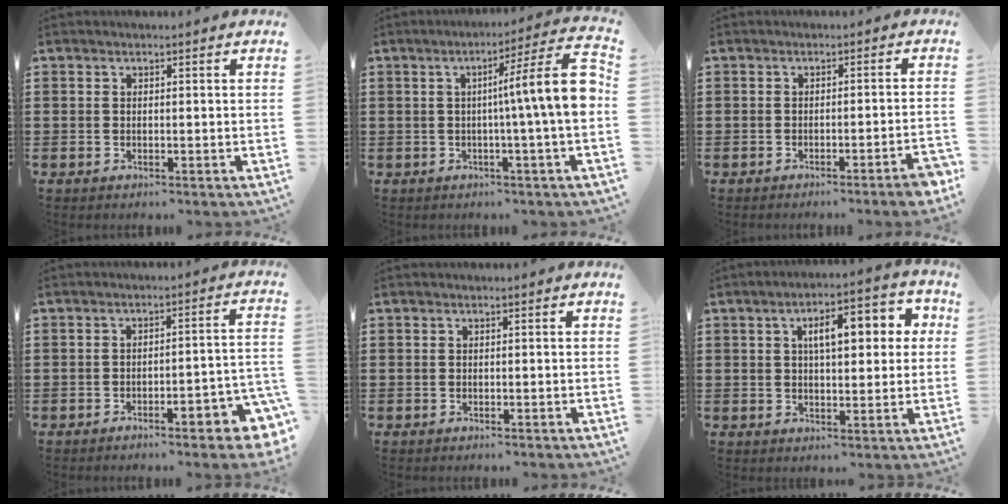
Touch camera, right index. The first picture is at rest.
{"total": 10.9, "force": [0.4, 0.5, 10.9], "torque": [-0.169, -0.013, 0.001]}
{"total": 2.6, "force": [-1.8, -0.4, 1.8], "torque": [-0.029, -0.007, -0.032]}
{"total": 4.9, "force": [-3.2, 0.8, 3.7], "torque": [-0.052, -0.008, -0.058]}
{"total": 0.0}
{"total": 7.8, "force": [2.1, 3.4, 6.7], "torque": [-0.105, 0.002, 0.025]}